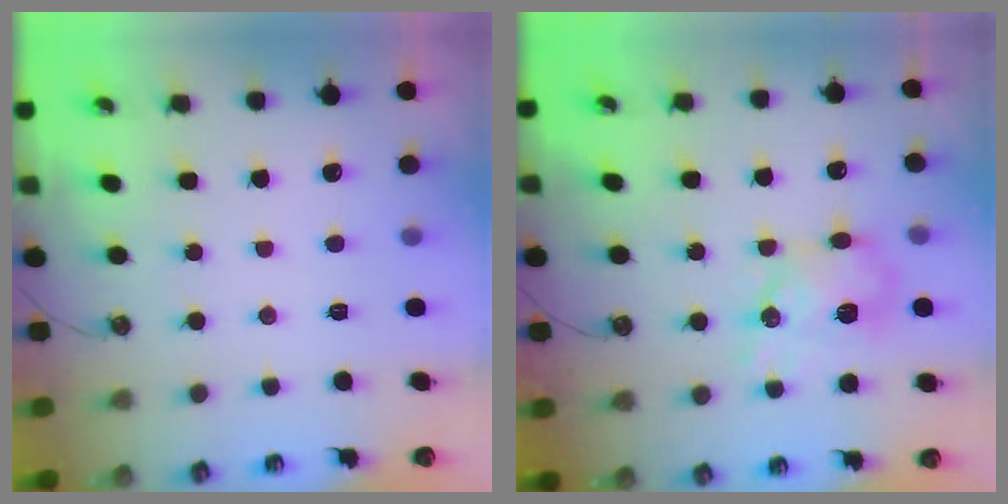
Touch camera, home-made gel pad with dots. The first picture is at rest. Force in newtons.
{"total": 11.8, "press": 11.7, "slide": 0.7}